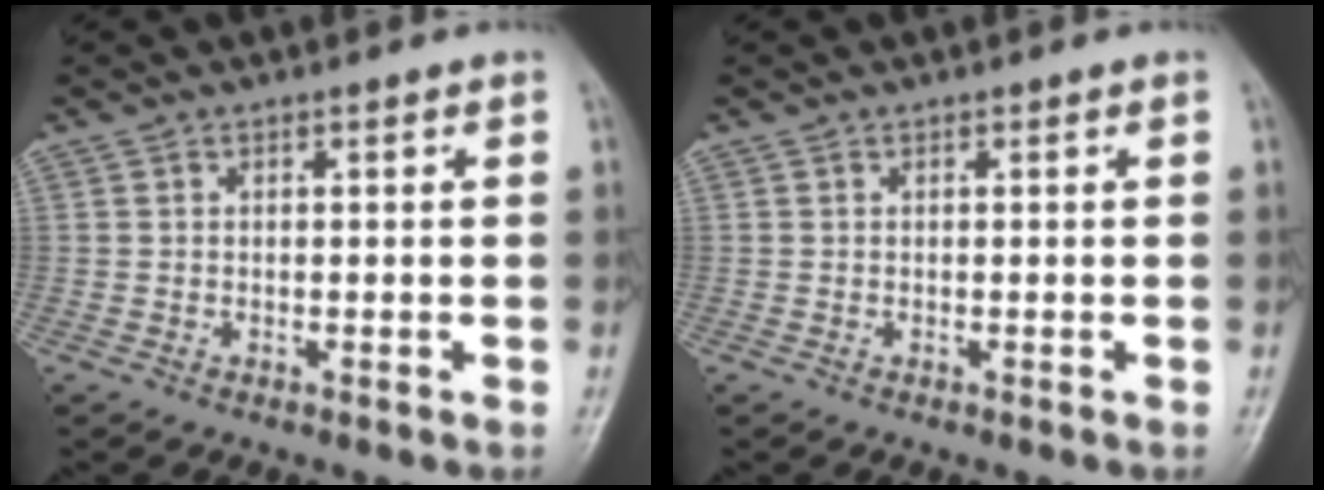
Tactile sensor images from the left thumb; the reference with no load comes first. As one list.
[{"total": 0.0}]